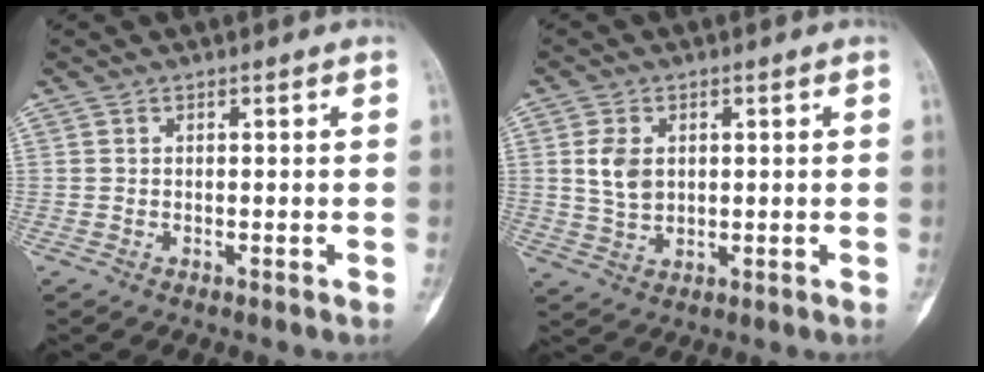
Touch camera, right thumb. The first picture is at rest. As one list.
[{"total": 5.6, "force": [1.2, 3.8, 3.9], "torque": [-0.066, -0.005, 0.030]}]